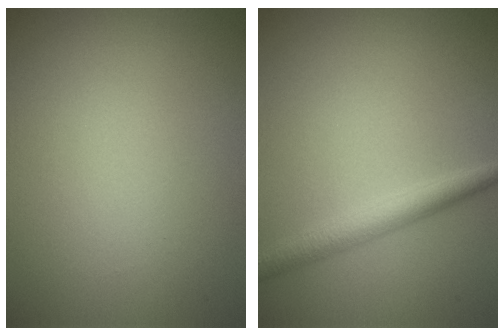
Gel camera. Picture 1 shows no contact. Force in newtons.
{"total": 2.6, "press": 2.6, "slide": 0.1}